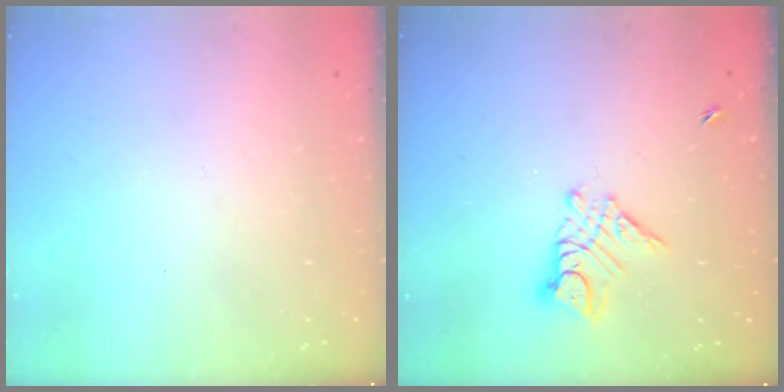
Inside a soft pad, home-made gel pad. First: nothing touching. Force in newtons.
{"total": 8.8, "press": 8.8, "slide": 0.5}